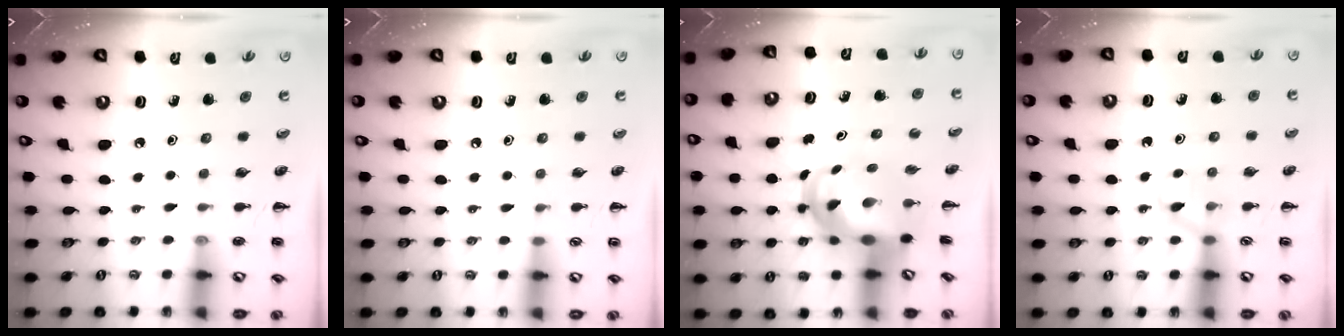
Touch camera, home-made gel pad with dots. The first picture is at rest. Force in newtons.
{"total": 2.9, "press": 2.7, "slide": 1.1}
{"total": 8.3, "press": 8.0, "slide": 2.2}
{"total": 4.0, "press": 3.7, "slide": 1.5}